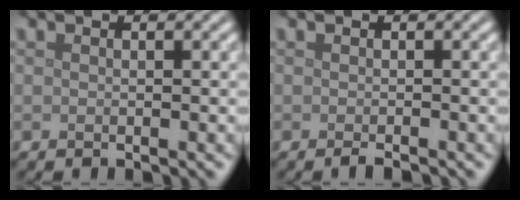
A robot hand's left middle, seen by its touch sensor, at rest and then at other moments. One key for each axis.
{"total": 0.7, "fx": -0.5, "fy": 0.1, "fz": 0.5, "tx": -0.008, "ty": 0.000, "tz": -0.010}